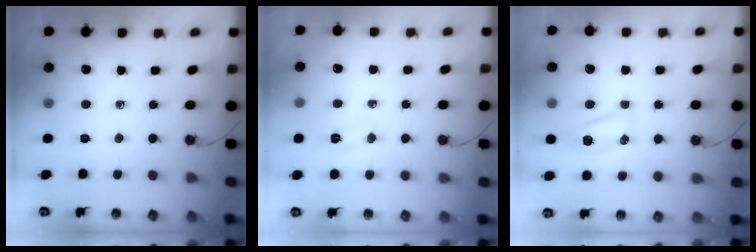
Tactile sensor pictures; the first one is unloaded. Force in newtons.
{"total": 4.5, "press": 4.4, "slide": 0.6}
{"total": 5.6, "press": 5.6, "slide": 0.6}